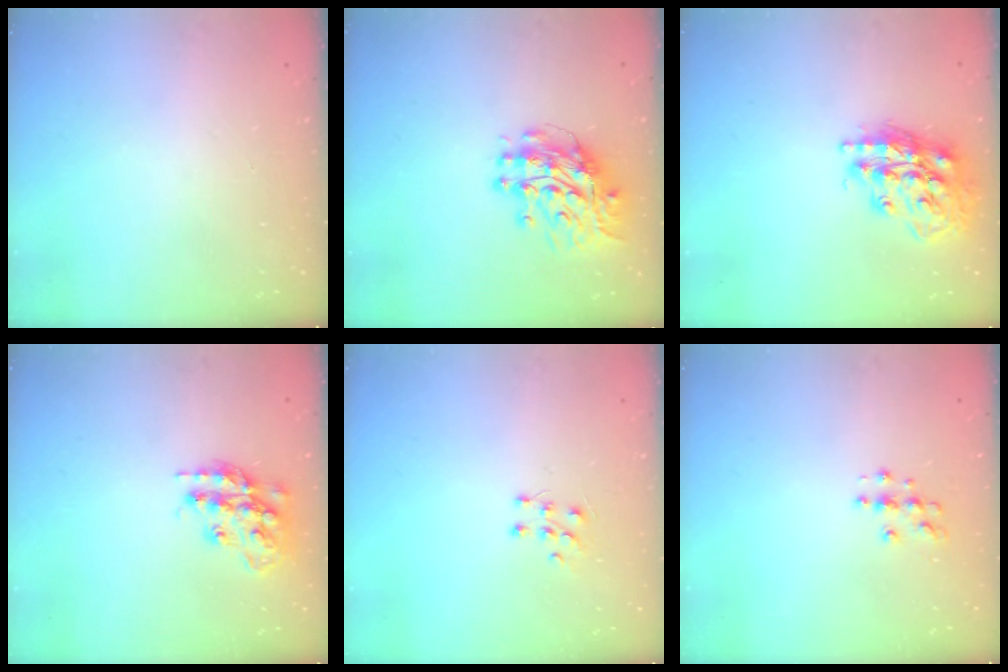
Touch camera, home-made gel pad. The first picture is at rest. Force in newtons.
{"total": 11.7, "press": 11.6, "slide": 1.2}
{"total": 17.9, "press": 17.8, "slide": 1.9}
{"total": 17.3, "press": 17.3, "slide": 1.4}
{"total": 5.6, "press": 5.5, "slide": 1.0}
{"total": 4.5, "press": 4.4, "slide": 0.4}